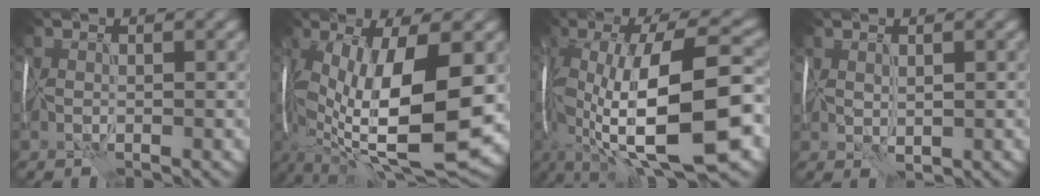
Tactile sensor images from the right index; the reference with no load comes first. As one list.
[{"total": 14.8, "force": [-1.9, 5.9, 13.4], "torque": [-0.252, -0.004, -0.031]}, {"total": 15.4, "force": [-2.9, 5.1, 14.3], "torque": [-0.245, 0.009, -0.047]}, {"total": 1.5, "force": [0.6, 1.0, 1.0], "torque": [-0.017, -0.002, 0.019]}]